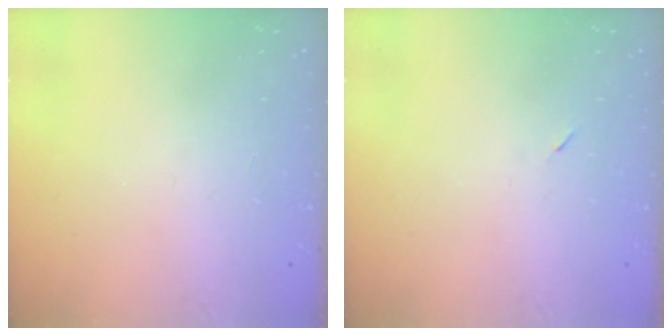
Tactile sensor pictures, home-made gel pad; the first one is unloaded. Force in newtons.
{"total": 2.6, "press": 2.3, "slide": 1.2}